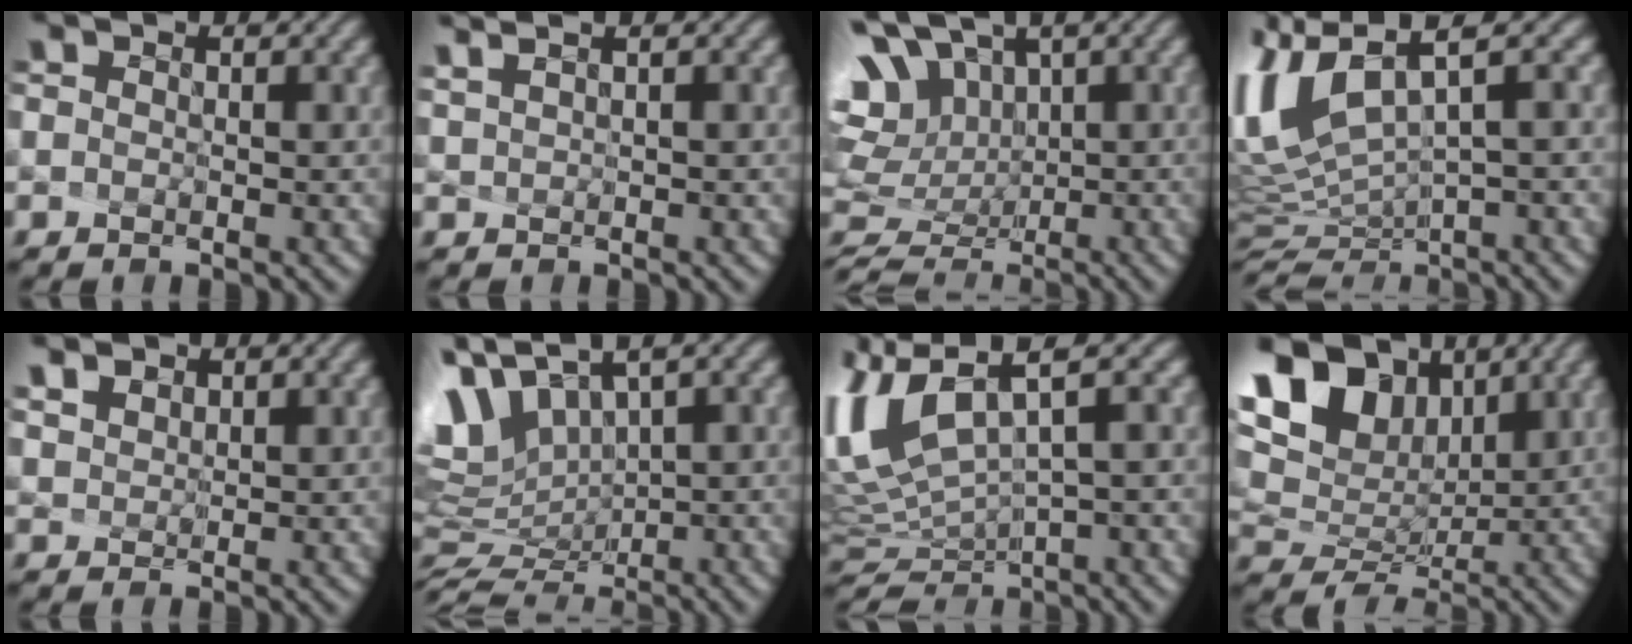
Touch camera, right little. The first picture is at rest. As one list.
[{"total": 1.2, "force": [0.3, -1.0, -0.7], "torque": [-0.010, -0.009, 0.030]}, {"total": 9.3, "force": [1.1, 7.5, 5.3], "torque": [-0.144, 0.000, 0.019]}, {"total": 5.9, "force": [0.6, 1.7, 5.6], "torque": [-0.158, -0.024, 0.037]}, {"total": 2.4, "force": [2.0, 1.1, 0.9], "torque": [-0.057, -0.019, 0.057]}, {"total": 5.5, "force": [1.6, 3.3, 4.1], "torque": [-0.123, -0.001, 0.070]}, {"total": 6.4, "force": [1.3, 1.9, 6.0], "torque": [-0.168, -0.017, 0.050]}, {"total": 11.2, "force": [5.1, 7.2, 6.9], "torque": [-0.152, 0.018, 0.100]}]